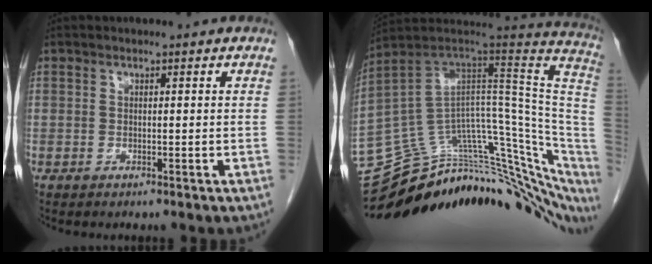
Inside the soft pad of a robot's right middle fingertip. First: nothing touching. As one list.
[{"total": 30.0, "force": [-26.3, 5.7, 13.3], "torque": [-0.056, 0.048, -0.348]}]